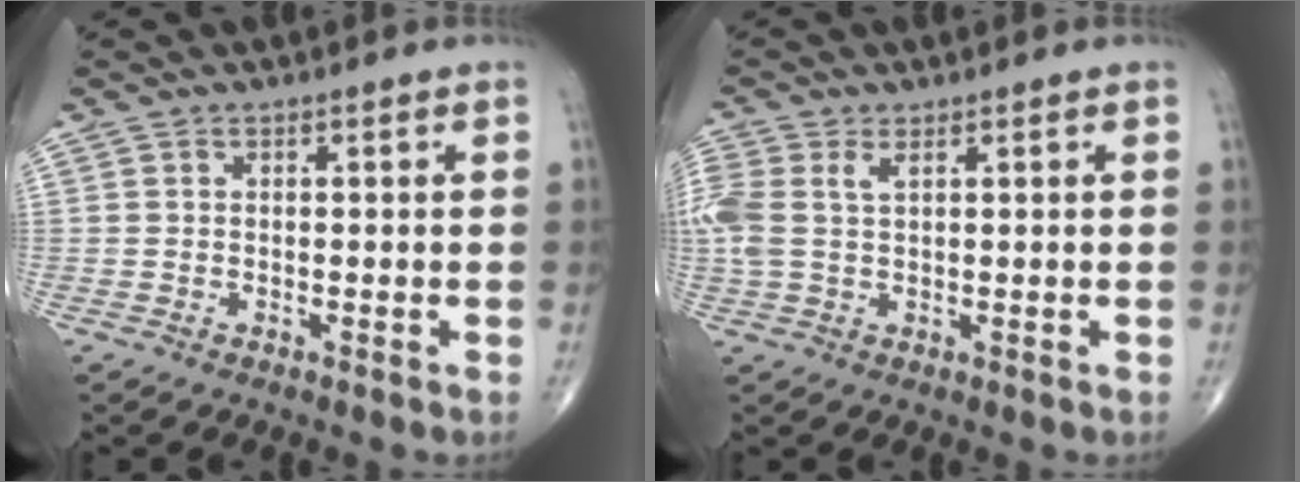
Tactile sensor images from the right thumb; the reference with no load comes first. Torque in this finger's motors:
{"motor_torque": [0.35, 0.36, 0.68, 0.30, 0.10]}